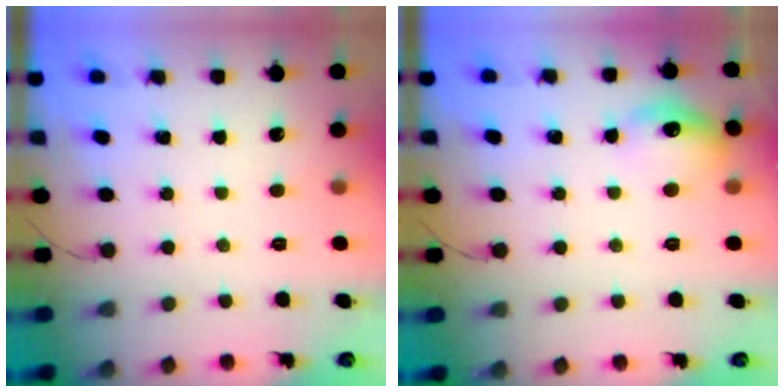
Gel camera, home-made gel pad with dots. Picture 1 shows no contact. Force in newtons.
{"total": 10.6, "press": 10.6, "slide": 0.8}